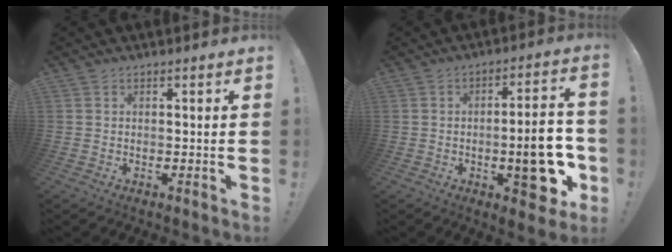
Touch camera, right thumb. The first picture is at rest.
{"total": 15.3, "force": [-3.8, 6.0, 13.5], "torque": [-0.150, 0.006, -0.054]}